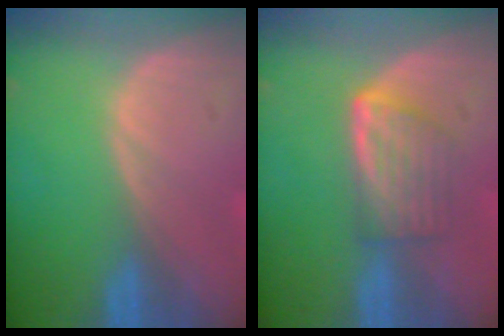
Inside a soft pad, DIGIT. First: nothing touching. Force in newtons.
{"total": 5.8, "press": 5.3, "slide": 2.4}